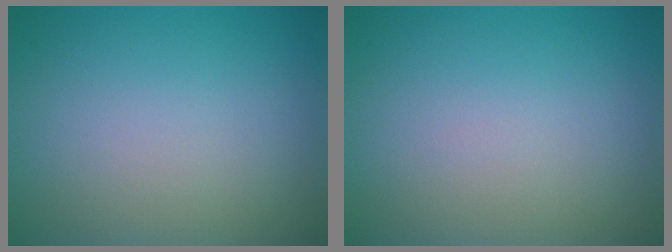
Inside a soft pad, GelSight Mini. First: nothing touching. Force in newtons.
{"total": 0.0}